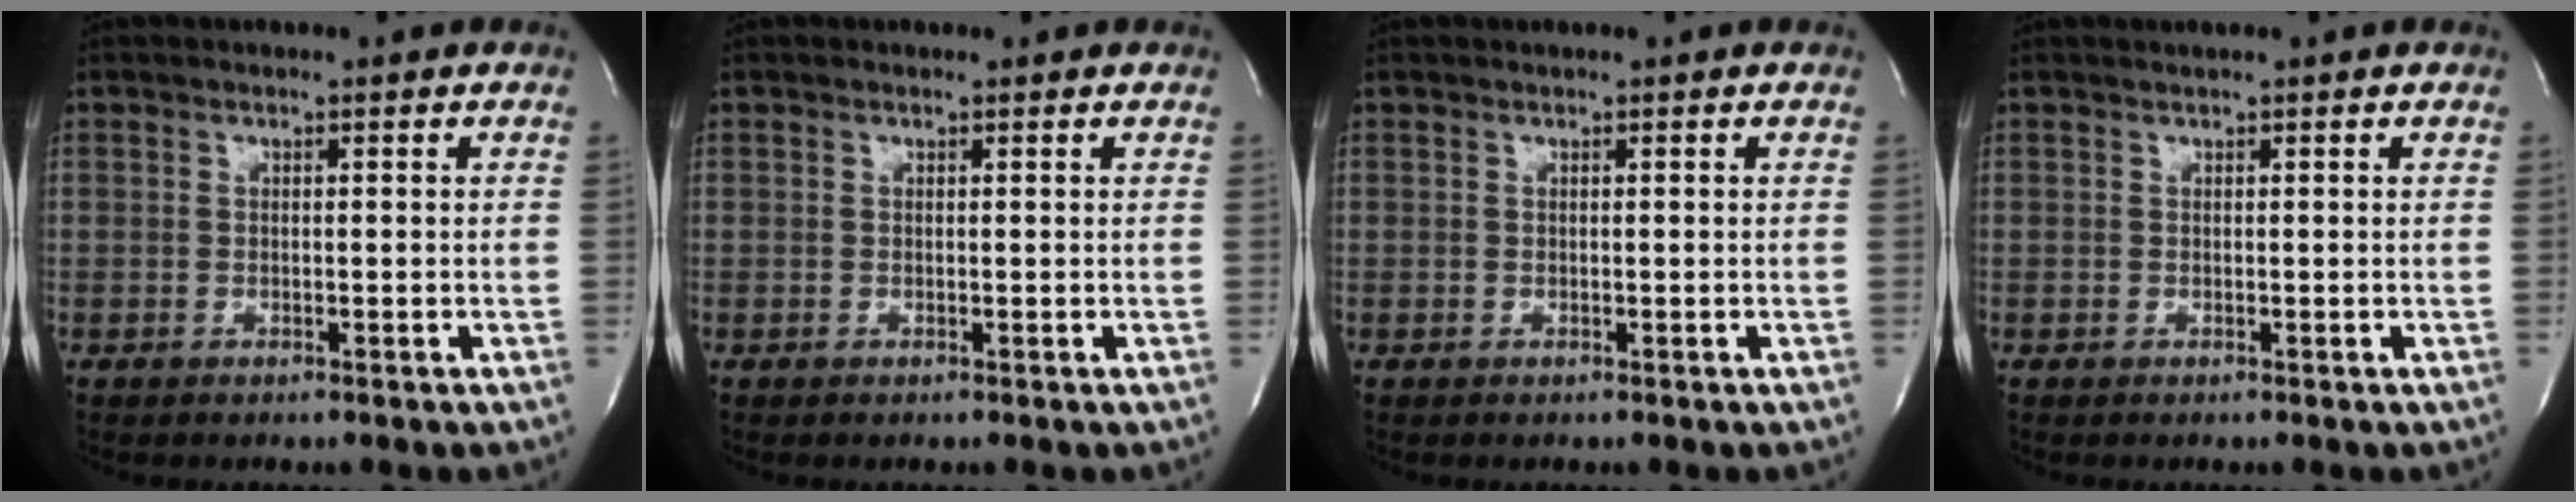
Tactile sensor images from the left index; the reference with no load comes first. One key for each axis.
{"total": 0.0}
{"total": 0.0}
{"total": 0.0}